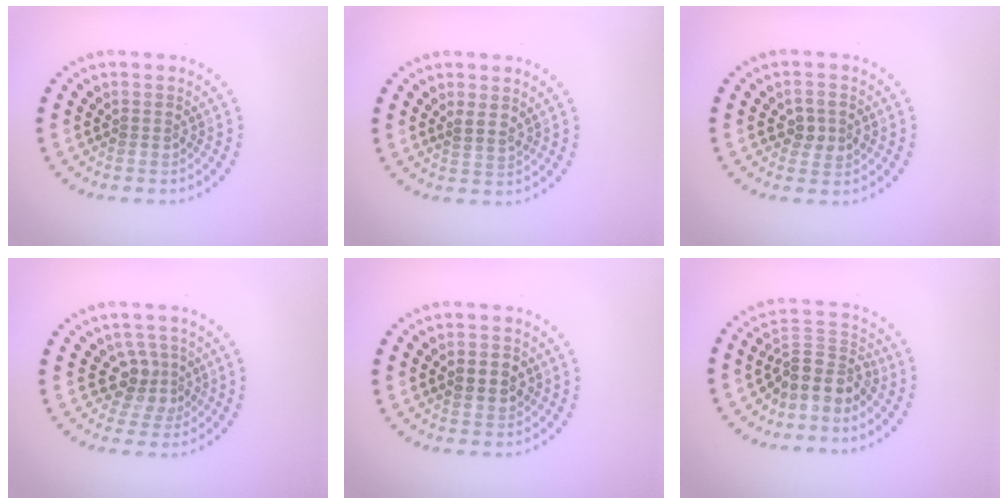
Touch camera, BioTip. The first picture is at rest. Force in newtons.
{"total": 1.0, "press": 0.8, "slide": 0.6}
{"total": 2.0, "press": 2.0, "slide": 0.2}
{"total": 3.0, "press": 2.5, "slide": 1.6}
{"total": 2.3, "press": 2.3, "slide": 0.2}
{"total": 3.8, "press": 2.9, "slide": 2.4}